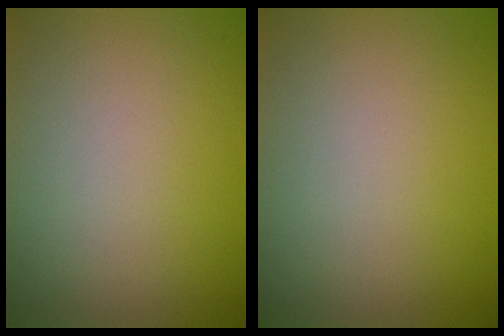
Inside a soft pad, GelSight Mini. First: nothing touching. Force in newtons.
{"total": 0.0}